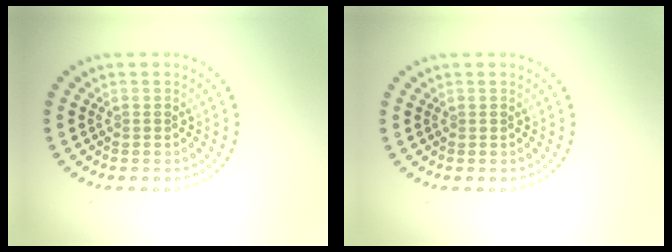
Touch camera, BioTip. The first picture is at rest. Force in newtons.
{"total": 0.0}